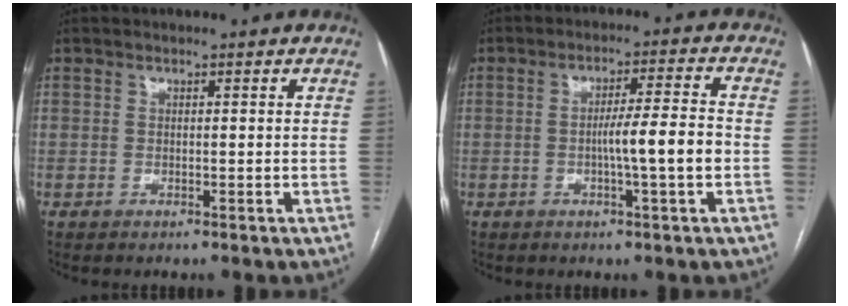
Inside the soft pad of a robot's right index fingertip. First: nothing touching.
{"total": 6.8, "force": [-1.4, -0.4, 6.6], "torque": [-0.104, 0.005, -0.023]}